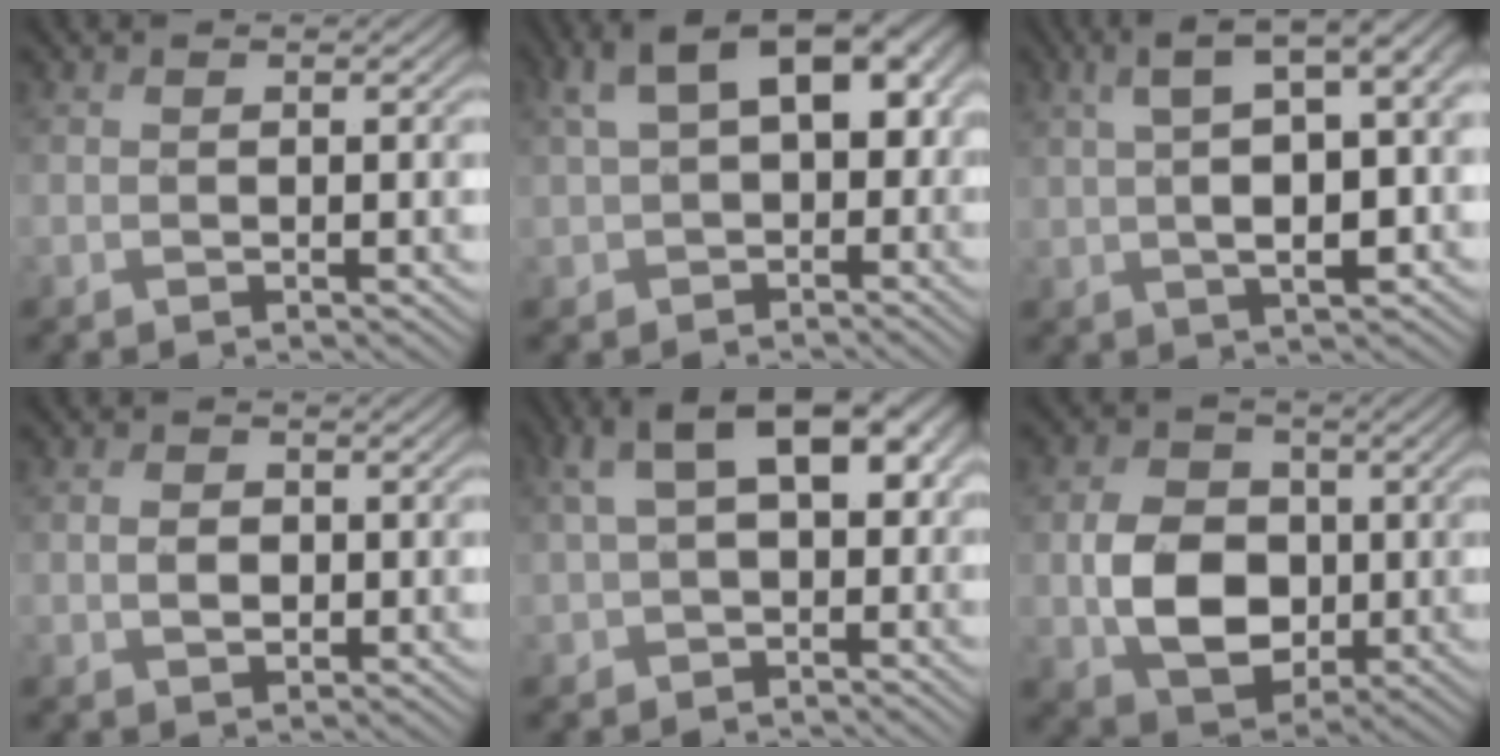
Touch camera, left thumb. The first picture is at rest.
{"total": 10.6, "force": [1.4, 7.2, 7.7], "torque": [-0.152, -0.010, 0.032]}
{"total": 10.3, "force": [1.4, 4.2, 9.3], "torque": [-0.176, 0.009, 0.024]}
{"total": 2.0, "force": [-0.2, 1.6, 1.1], "torque": [-0.025, -0.004, -0.003]}
{"total": 9.3, "force": [1.3, 6.1, 6.9], "torque": [-0.141, -0.002, 0.024]}
{"total": 8.5, "force": [-0.8, 6.7, 5.2], "torque": [-0.115, -0.011, -0.018]}